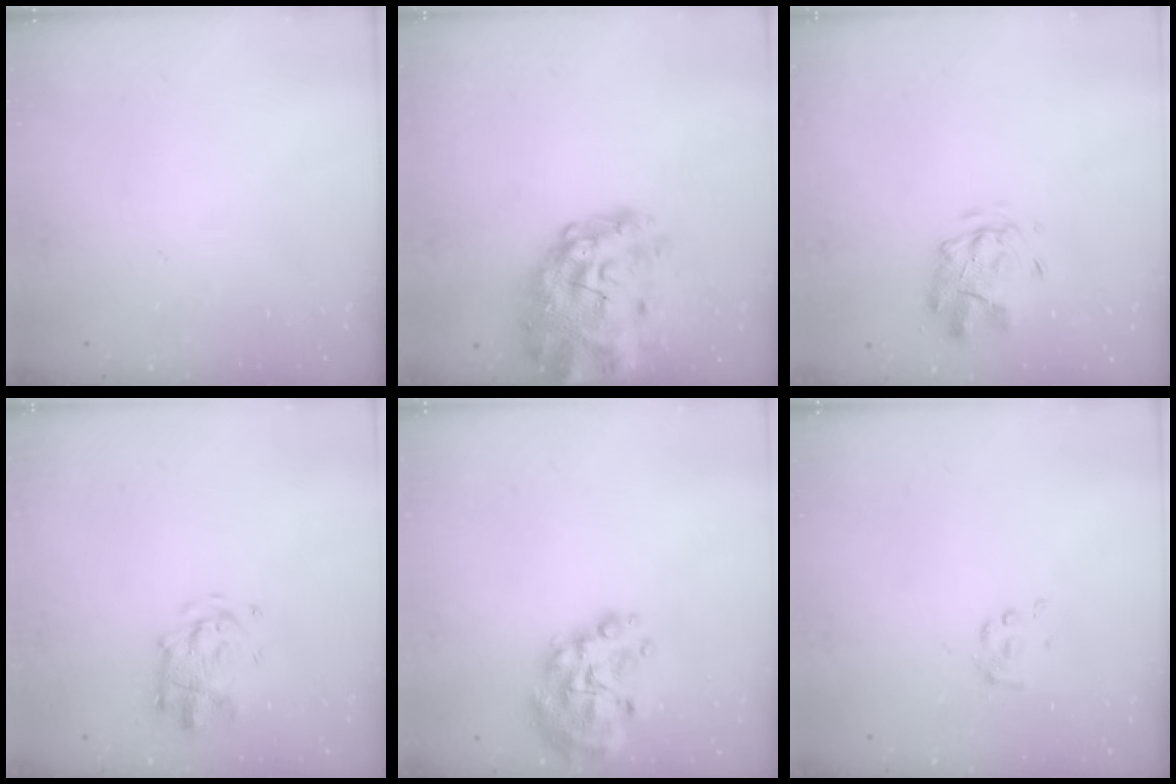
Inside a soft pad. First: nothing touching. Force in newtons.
{"total": 17.4, "press": 16.5, "slide": 5.3}
{"total": 2.7, "press": 2.3, "slide": 1.3}
{"total": 3.8, "press": 3.8, "slide": 0.5}
{"total": 13.5, "press": 12.9, "slide": 3.9}
{"total": 2.3, "press": 2.3, "slide": 0.4}